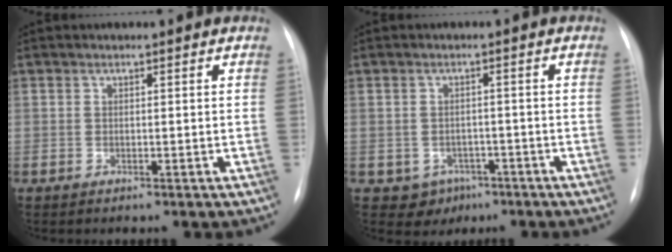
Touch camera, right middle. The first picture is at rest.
{"total": 3.8, "force": [-1.9, 3.2, 0.7], "torque": [-0.005, 0.010, -0.016]}